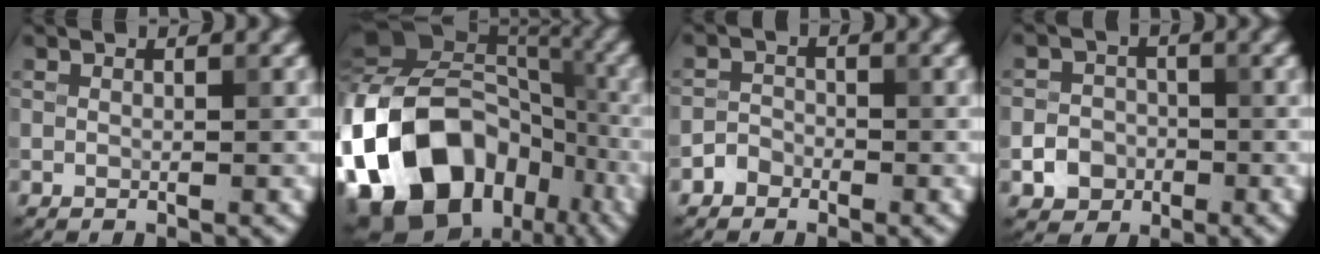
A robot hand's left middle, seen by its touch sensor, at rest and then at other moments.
{"total": 20.4, "force": [-8.0, 15.2, 10.9], "torque": [-0.209, -0.014, -0.135]}
{"total": 1.5, "force": [-1.0, 1.1, 0.1], "torque": [0.005, 0.007, -0.020]}
{"total": 2.7, "force": [-1.0, 2.4, 0.8], "torque": [0.000, 0.001, -0.022]}